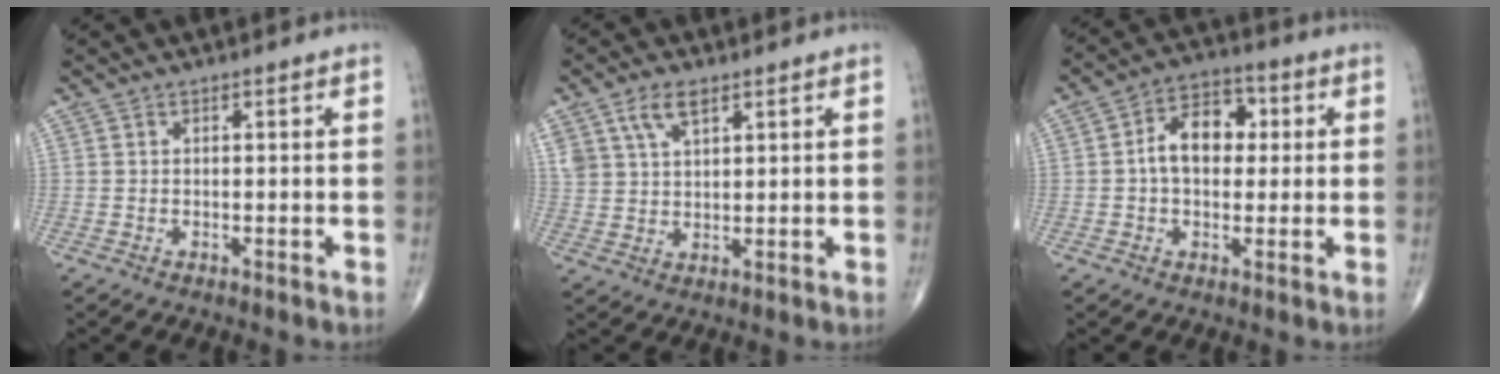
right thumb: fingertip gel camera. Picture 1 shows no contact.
{"total": 6.3, "force": [3.6, 3.2, 4.0], "torque": [-0.070, -0.008, 0.073]}
{"total": 9.6, "force": [0.9, 6.5, 6.9], "torque": [-0.091, 0.025, 0.007]}